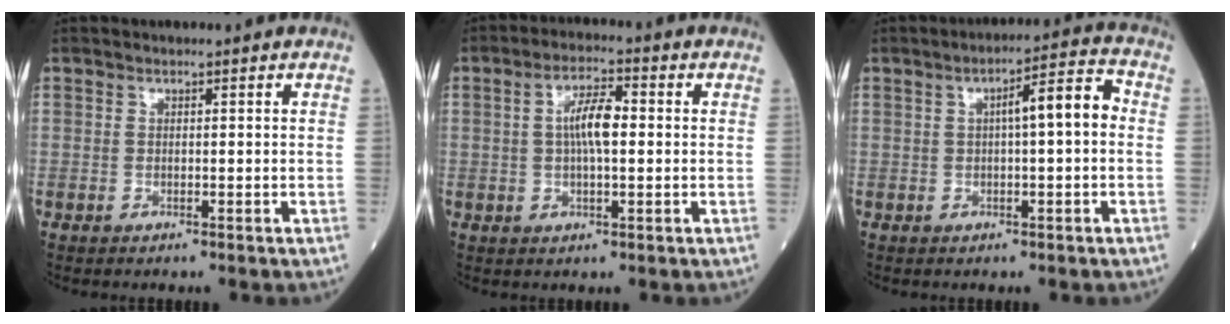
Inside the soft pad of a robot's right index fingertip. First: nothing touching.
{"total": 5.9, "force": [0.5, 1.5, 5.7], "torque": [-0.108, 0.012, 0.006]}
{"total": 6.7, "force": [0.6, 0.9, 6.6], "torque": [-0.101, 0.022, 0.005]}